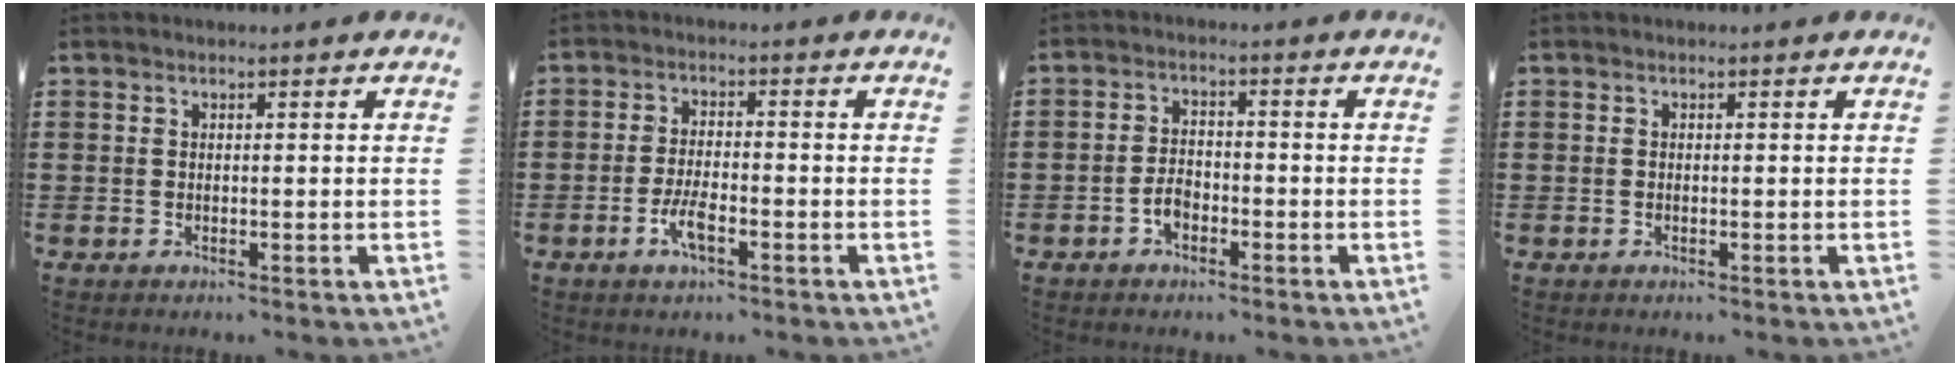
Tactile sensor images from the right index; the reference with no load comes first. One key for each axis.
{"total": 4.5, "fx": -2.1, "fy": 1.5, "fz": 3.6, "tx": -0.081, "ty": -0.001, "tz": -0.044}
{"total": 3.1, "fx": -1.6, "fy": 1.7, "fz": 2.0, "tx": -0.047, "ty": 0.003, "tz": -0.035}
{"total": 0.0}